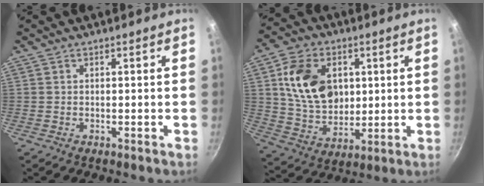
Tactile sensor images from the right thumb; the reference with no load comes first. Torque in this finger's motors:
{"motor_torque": [0.94, 0.96, 1.30, 0.61, 0.14]}